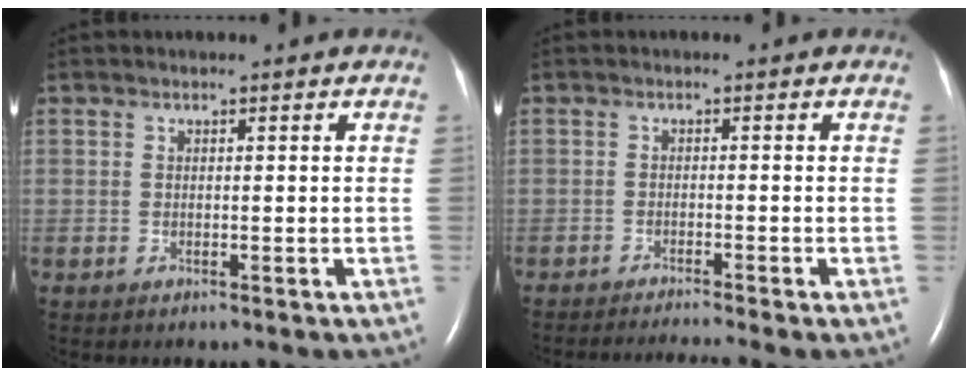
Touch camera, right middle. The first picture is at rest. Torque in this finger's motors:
{"motor_torque": [-0.01, 0.02, -0.09, 0.01]}